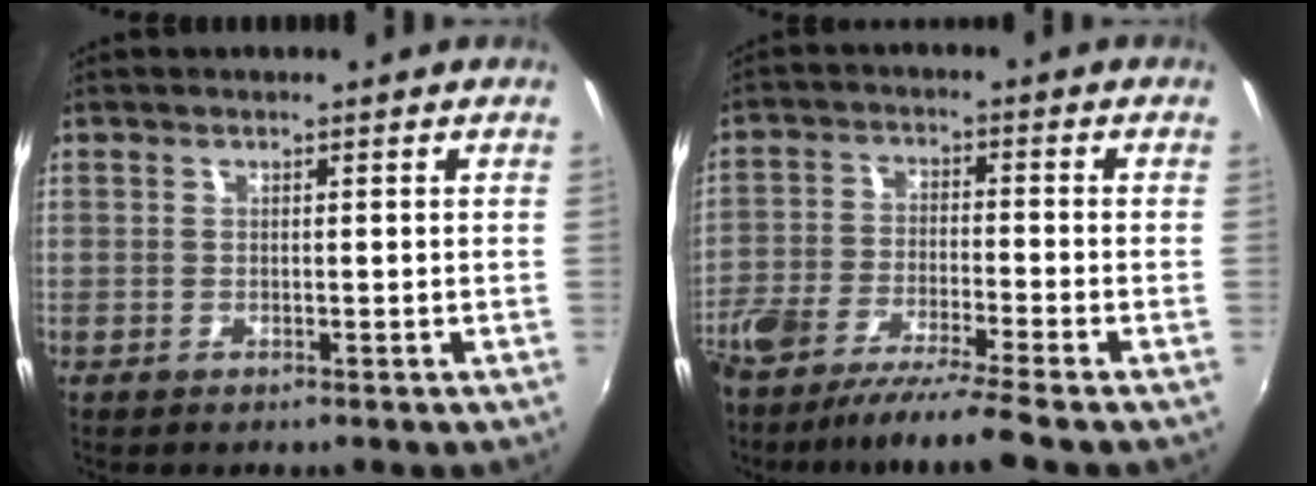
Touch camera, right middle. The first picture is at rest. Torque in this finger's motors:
{"motor_torque": [1.08, -1.06, 0.45, 0.18]}